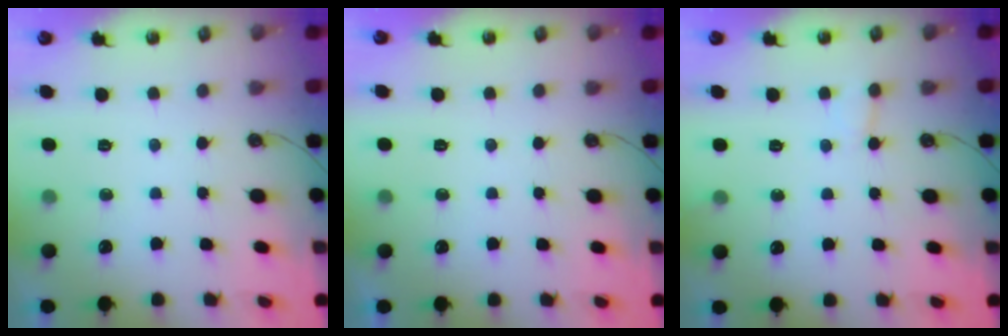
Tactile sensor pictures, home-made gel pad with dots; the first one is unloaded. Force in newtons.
{"total": 0.0}
{"total": 4.7, "press": 4.7, "slide": 0.3}